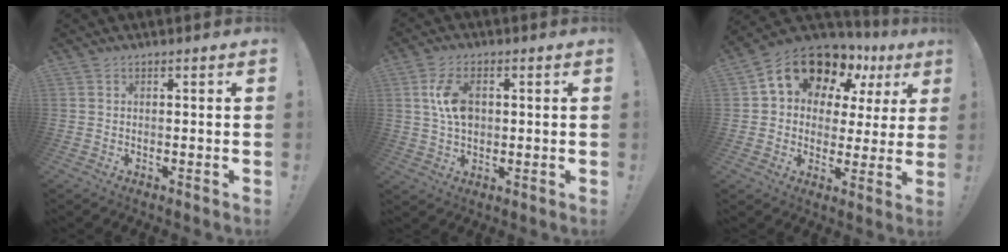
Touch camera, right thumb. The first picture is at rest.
{"total": 8.8, "force": [1.2, 5.5, 6.7], "torque": [-0.118, 0.003, 0.023]}
{"total": 14.7, "force": [9.8, 8.8, 6.5], "torque": [-0.106, -0.070, 0.181]}